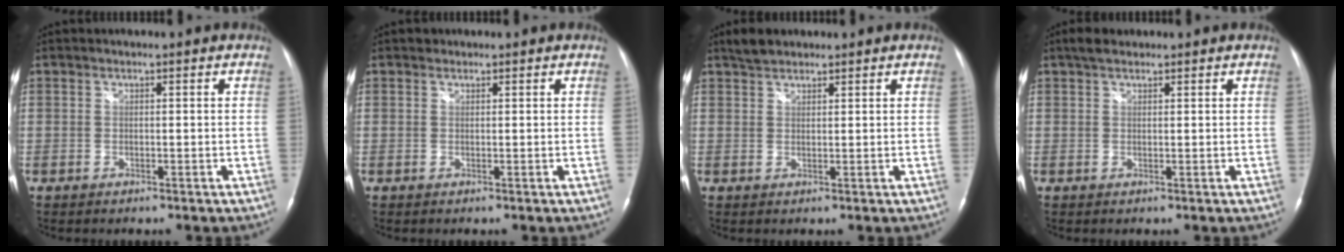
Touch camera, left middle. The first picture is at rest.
{"total": 0.7, "force": [0.6, 0.4, 0.0], "torque": [-0.003, 0.004, 0.009]}
{"total": 3.2, "force": [2.7, 1.3, 1.1], "torque": [-0.028, 0.011, 0.050]}
{"total": 2.6, "force": [2.0, 1.1, 1.2], "torque": [-0.027, 0.014, 0.035]}